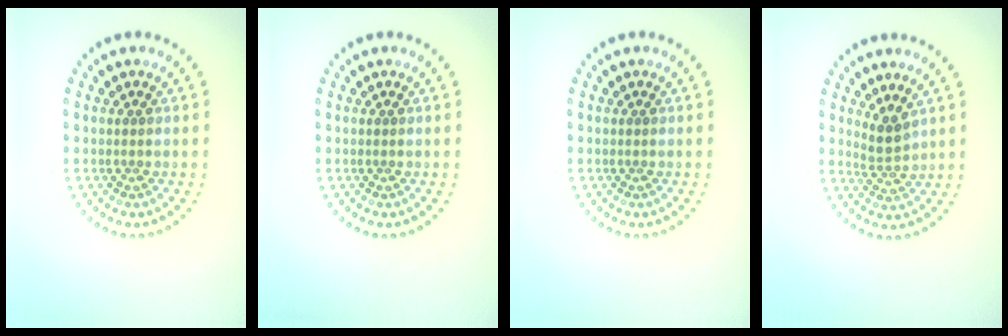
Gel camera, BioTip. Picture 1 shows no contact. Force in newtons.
{"total": 0.0}
{"total": 0.0}
{"total": 2.1, "press": 1.6, "slide": 1.4}